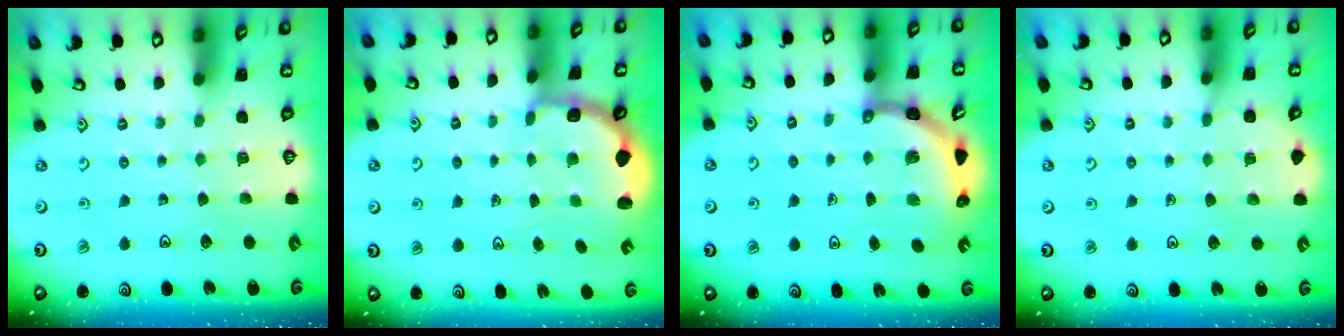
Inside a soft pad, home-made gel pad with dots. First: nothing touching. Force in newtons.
{"total": 2.9, "press": 1.9, "slide": 2.2}
{"total": 4.0, "press": 3.8, "slide": 1.3}
{"total": 4.6, "press": 4.6, "slide": 0.6}